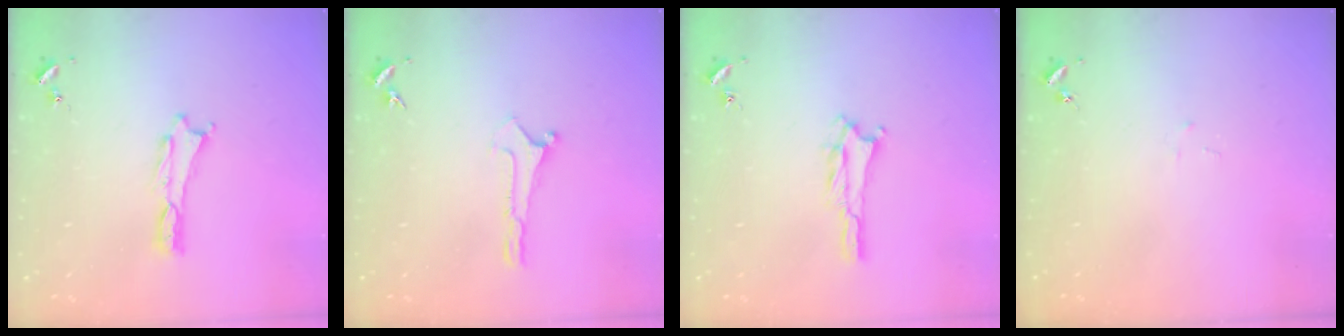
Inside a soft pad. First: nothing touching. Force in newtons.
{"total": 0.0}
{"total": 2.1, "press": 2.1, "slide": 0.3}
{"total": 1.0, "press": 1.0, "slide": 0.1}